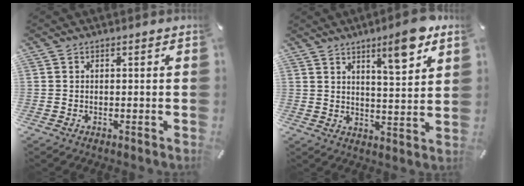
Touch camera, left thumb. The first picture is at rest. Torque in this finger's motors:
{"motor_torque": [0.45, 0.30, 1.16, -1.14, 0.22]}